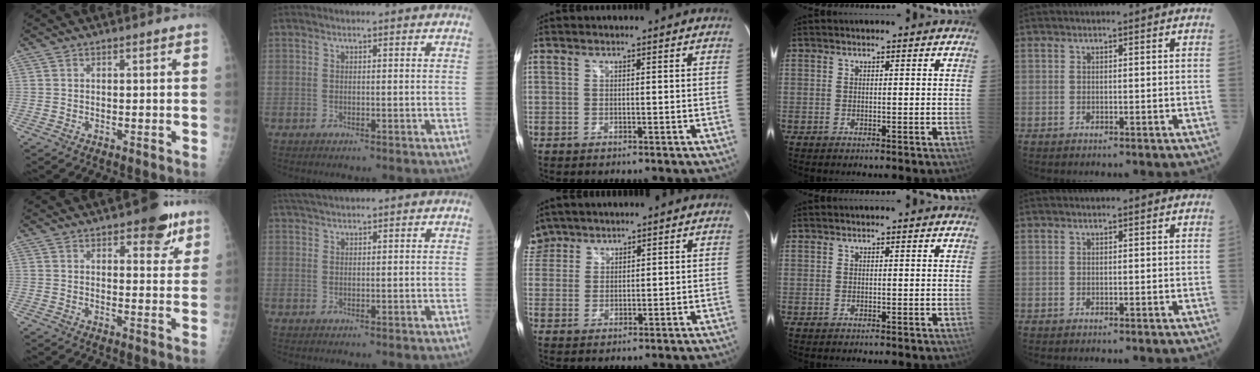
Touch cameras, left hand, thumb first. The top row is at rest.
{"thumb": {"total": 8.2, "force": [5.0, 3.6, 5.4], "torque": [-0.039, -0.021, 0.062]}, "index": {"total": 4.2, "force": [3.7, 0.5, 1.9], "torque": [-0.032, 0.028, 0.068]}, "middle": {"total": 5.0, "force": [4.2, 2.7, -0.3], "torque": [0.010, 0.011, 0.085]}}